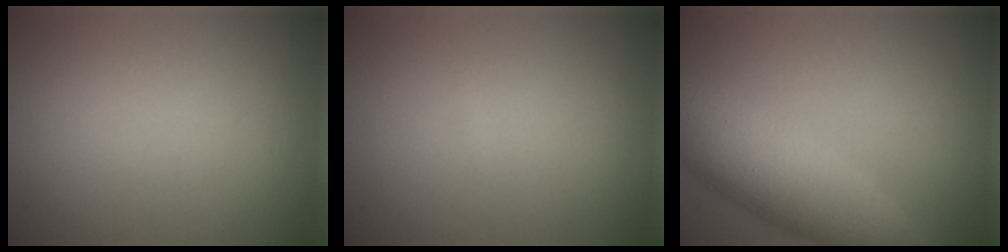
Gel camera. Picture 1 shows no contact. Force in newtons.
{"total": 0.0}
{"total": 7.1, "press": 7.1, "slide": 0.3}